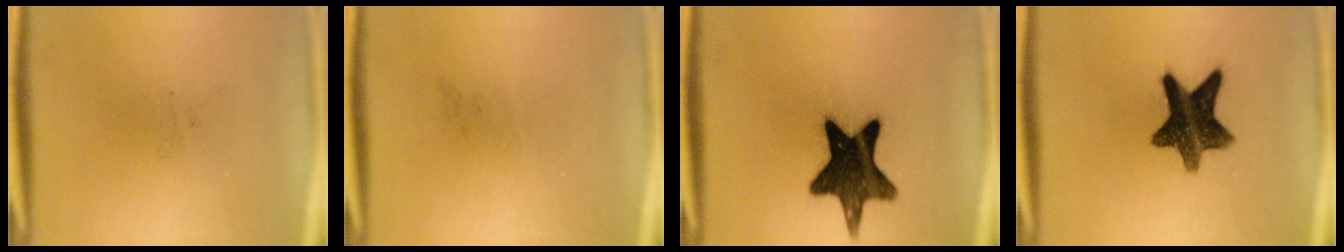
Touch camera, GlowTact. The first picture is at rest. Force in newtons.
{"total": 0.0}
{"total": 15.3}
{"total": 12.0}